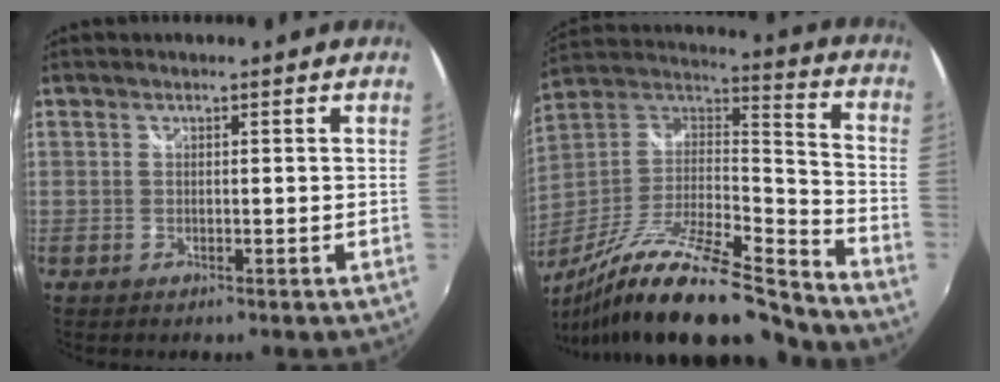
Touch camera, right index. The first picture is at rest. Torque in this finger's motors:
{"motor_torque": [1.07, -1.07, 0.23, 0.13]}